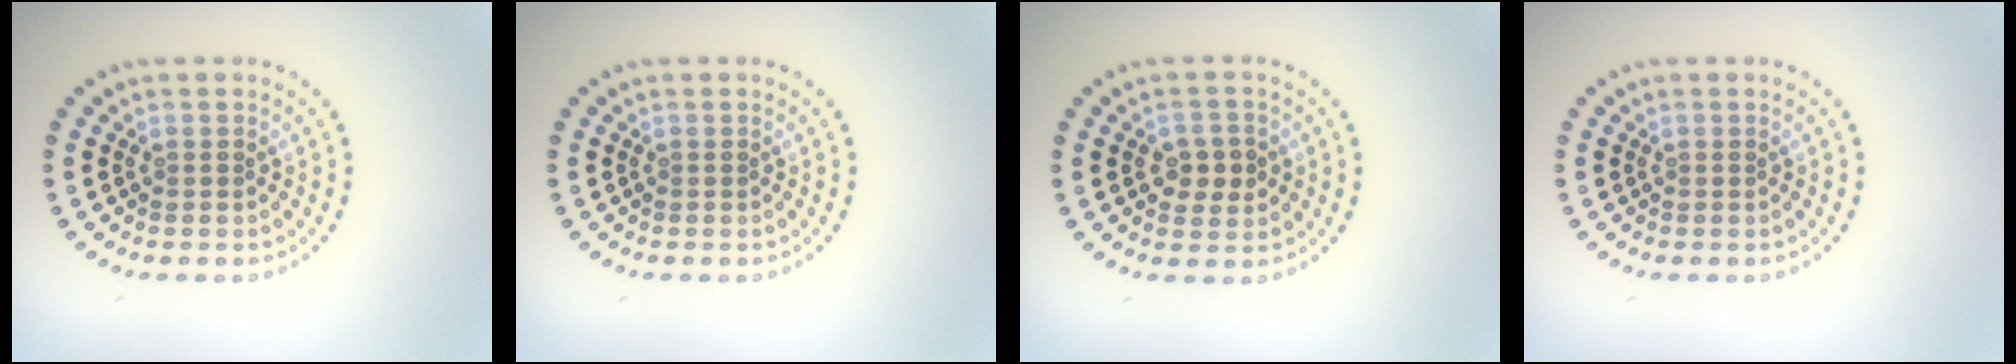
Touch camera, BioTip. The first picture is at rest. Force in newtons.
{"total": 0.0}
{"total": 2.6, "press": 2.6, "slide": 0.2}
{"total": 0.0}